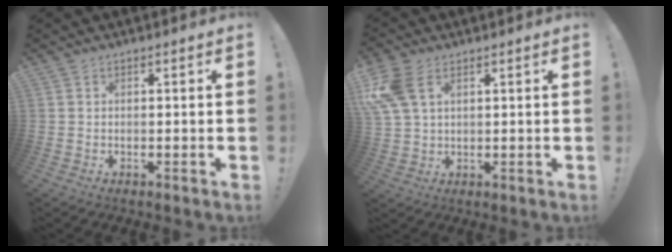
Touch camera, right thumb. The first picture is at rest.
{"total": 9.7, "force": [4.2, 5.6, 6.7], "torque": [-0.135, -0.012, 0.083]}